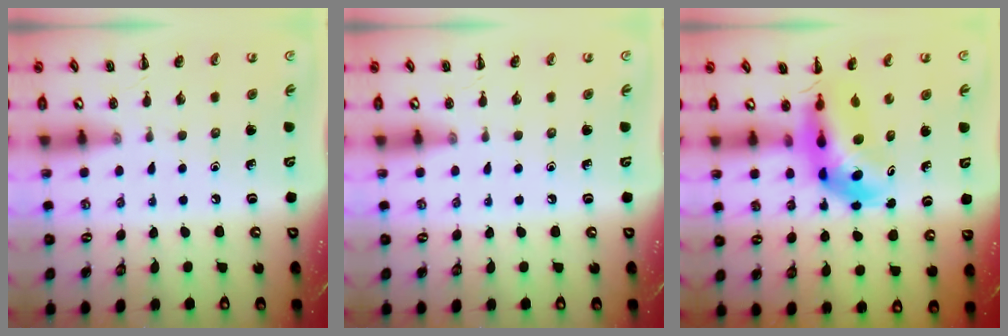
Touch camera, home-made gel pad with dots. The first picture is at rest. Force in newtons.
{"total": 0.0}
{"total": 6.4, "press": 6.2, "slide": 1.7}